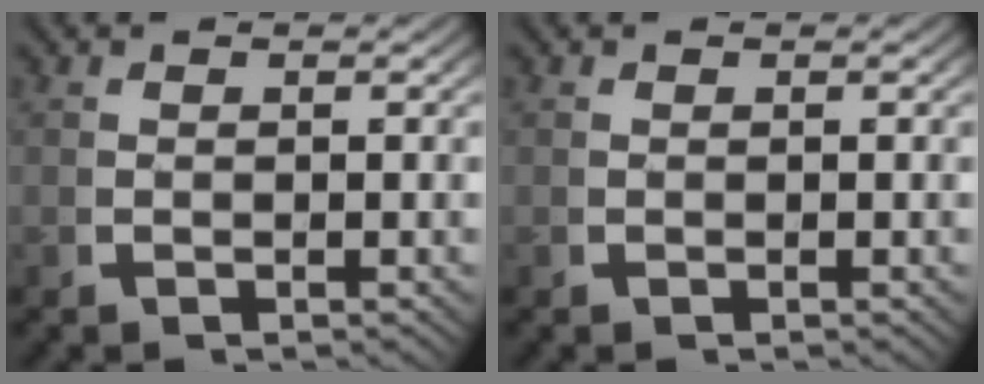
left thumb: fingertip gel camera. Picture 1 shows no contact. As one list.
[{"total": 0.0}]